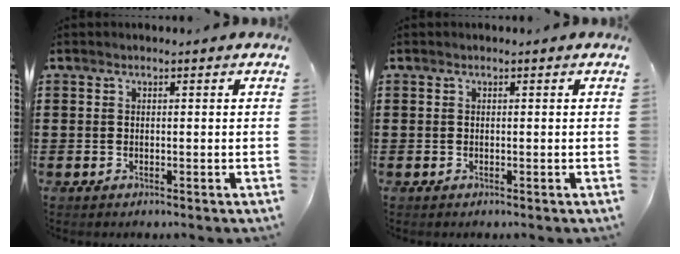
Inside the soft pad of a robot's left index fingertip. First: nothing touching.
{"total": 0.0}